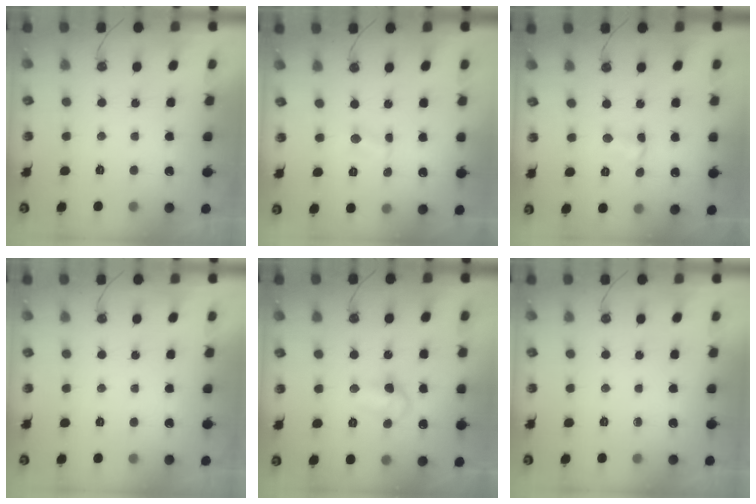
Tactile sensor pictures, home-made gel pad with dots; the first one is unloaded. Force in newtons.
{"total": 1.4, "press": 1.3, "slide": 0.3}
{"total": 1.9, "press": 1.9, "slide": 0.3}
{"total": 0.0}
{"total": 7.9, "press": 7.8, "slide": 0.9}
{"total": 0.0}